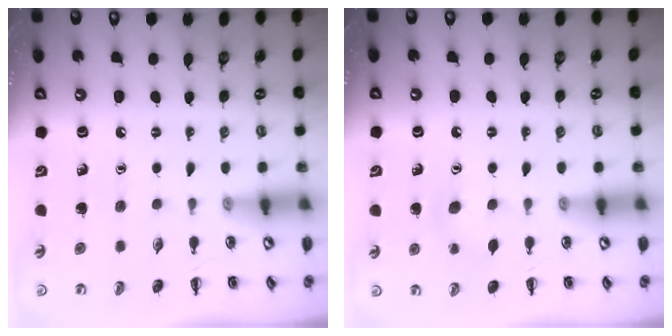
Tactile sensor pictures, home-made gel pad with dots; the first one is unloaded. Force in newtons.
{"total": 6.0, "press": 5.8, "slide": 1.6}